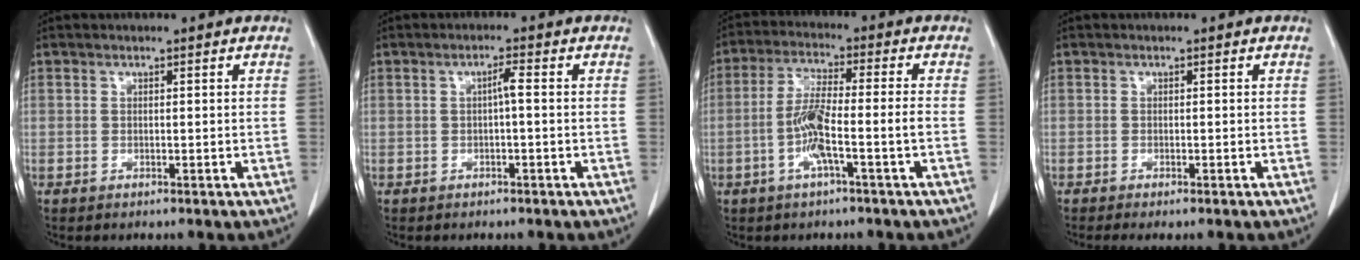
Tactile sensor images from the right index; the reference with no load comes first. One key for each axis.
{"total": 1.8, "fx": 0.0, "fy": 0.1, "fz": 1.8, "tx": -0.029, "ty": 0.004, "tz": 0.000}
{"total": 7.4, "fx": -2.3, "fy": 0.0, "fz": 7.1, "tx": -0.144, "ty": 0.008, "tz": -0.047}
{"total": 1.5, "fx": -1.2, "fy": 0.1, "fz": 0.9, "tx": -0.015, "ty": -0.005, "tz": -0.018}